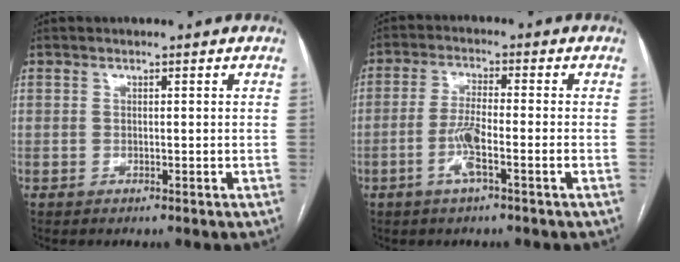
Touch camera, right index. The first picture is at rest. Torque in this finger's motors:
{"motor_torque": [0.28, 0.16, 0.07, 0.09]}